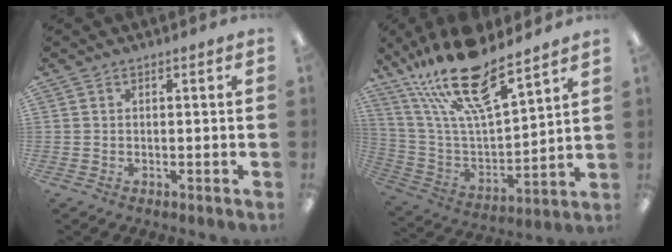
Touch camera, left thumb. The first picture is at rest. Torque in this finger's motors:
{"motor_torque": [0.59, 0.56, 1.48, -1.29, 0.47]}